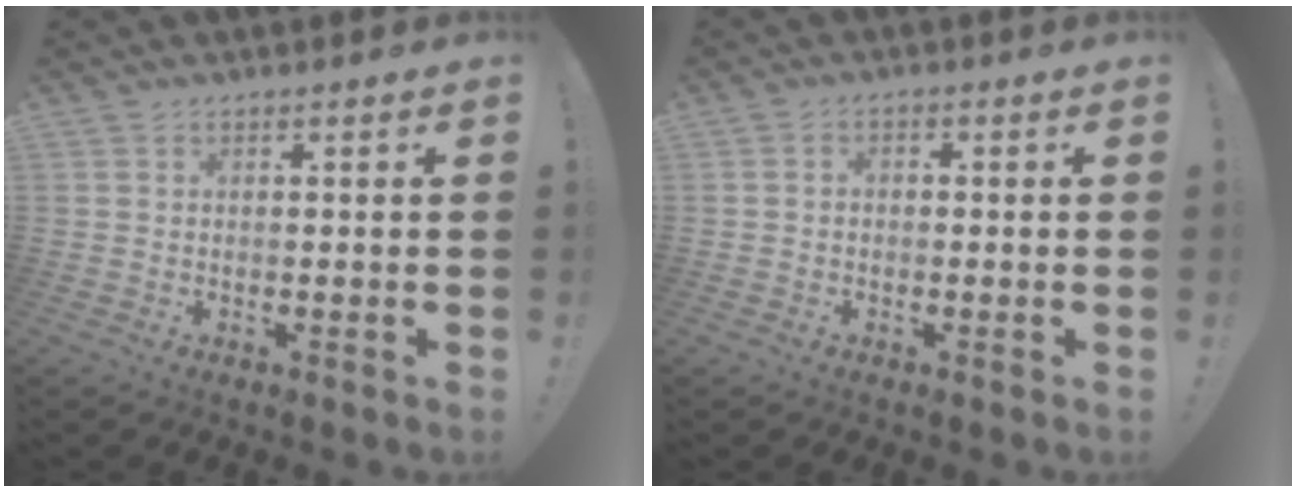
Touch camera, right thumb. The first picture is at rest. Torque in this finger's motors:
{"motor_torque": [-0.21, 0.11, -0.39, 0.04, 0.05]}